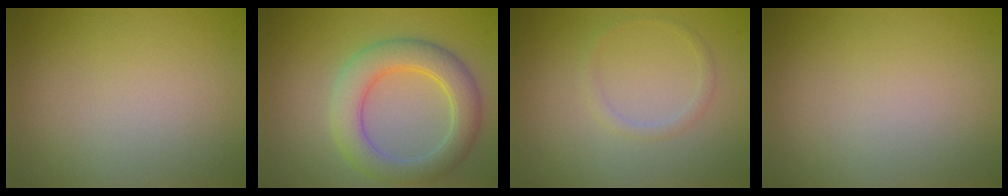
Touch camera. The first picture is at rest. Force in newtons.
{"total": 5.5, "press": 5.5, "slide": 0.3}
{"total": 1.0, "press": 1.0, "slide": 0.1}
{"total": 0.0}